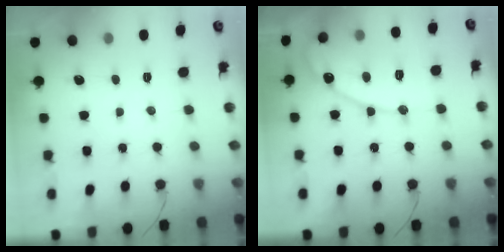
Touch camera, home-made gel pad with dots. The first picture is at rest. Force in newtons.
{"total": 13.3, "press": 13.3, "slide": 1.0}